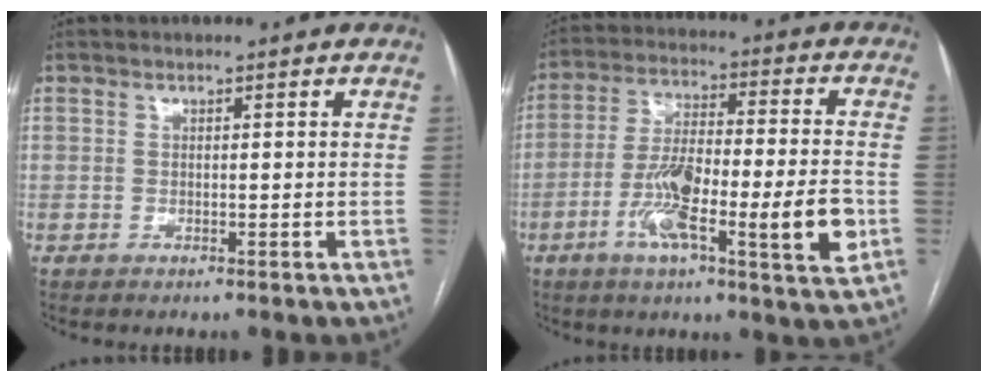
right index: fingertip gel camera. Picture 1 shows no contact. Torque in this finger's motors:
{"motor_torque": [0.76, -0.02, 0.84, 0.21]}